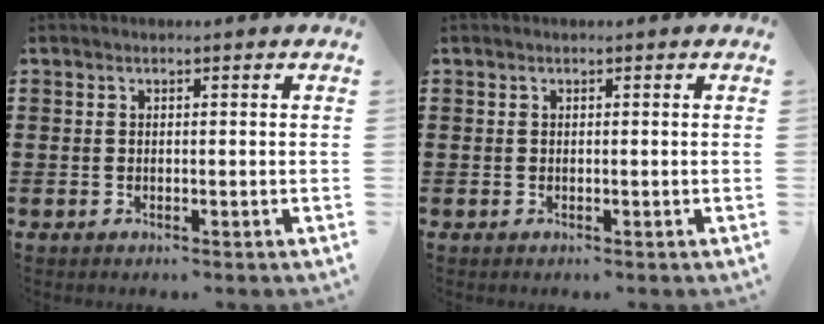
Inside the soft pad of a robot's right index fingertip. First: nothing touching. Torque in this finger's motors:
{"motor_torque": [0.31, -0.20, 0.02, 0.01]}